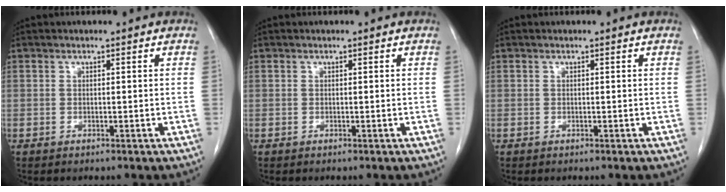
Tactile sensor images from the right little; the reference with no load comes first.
{"total": 0.0}
{"total": 0.0}